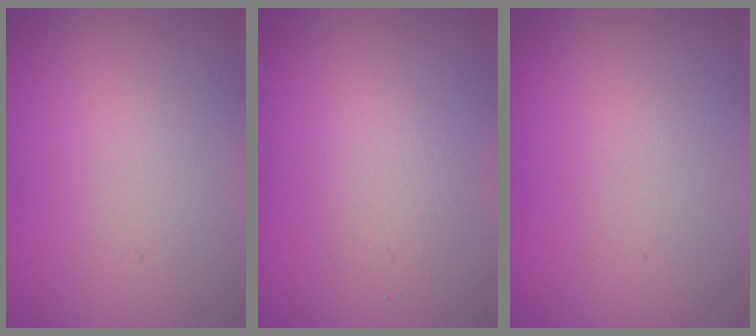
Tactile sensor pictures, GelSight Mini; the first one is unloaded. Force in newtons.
{"total": 1.4, "press": 1.4, "slide": 0.0}
{"total": 0.0}